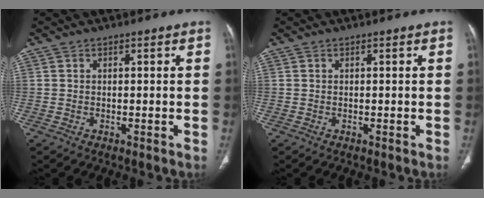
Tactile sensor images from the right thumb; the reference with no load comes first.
{"total": 0.0}